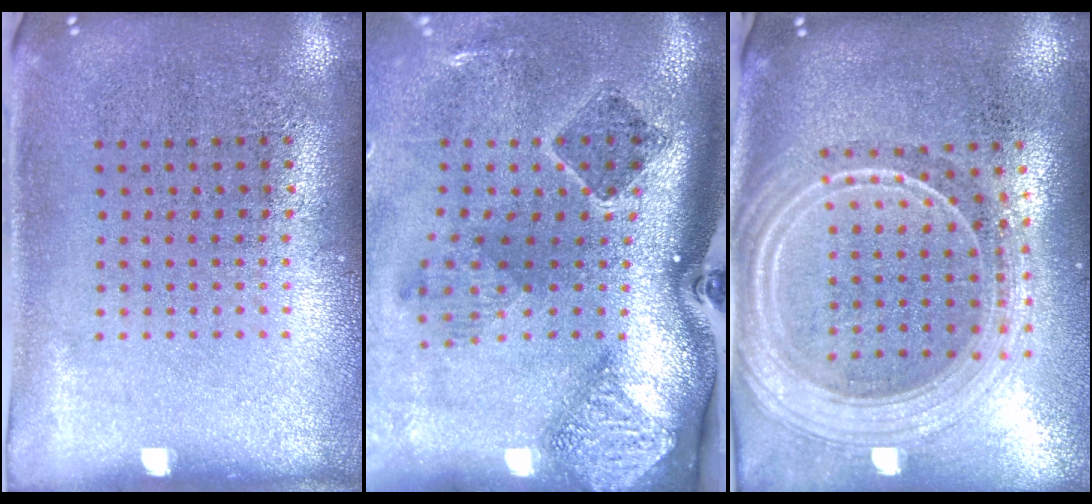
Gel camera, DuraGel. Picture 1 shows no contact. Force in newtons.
{"total": 2.5, "press": 1.7, "slide": 1.8}
{"total": 2.5, "press": 2.2, "slide": 1.3}